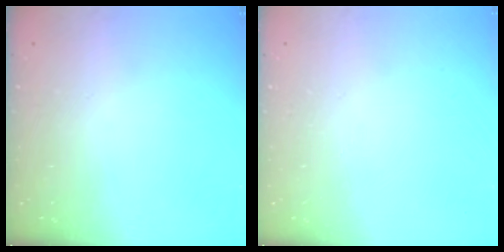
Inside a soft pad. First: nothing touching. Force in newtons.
{"total": 0.0}